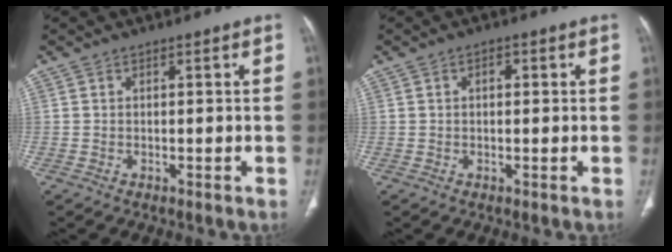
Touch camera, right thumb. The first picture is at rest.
{"total": 1.7, "force": [0.4, 1.0, 1.3], "torque": [-0.020, 0.007, 0.006]}